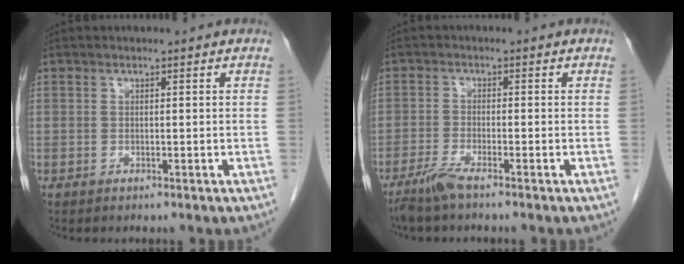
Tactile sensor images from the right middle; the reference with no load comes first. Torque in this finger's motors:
{"motor_torque": [-0.06, 0.11, 0.05, 0.03]}